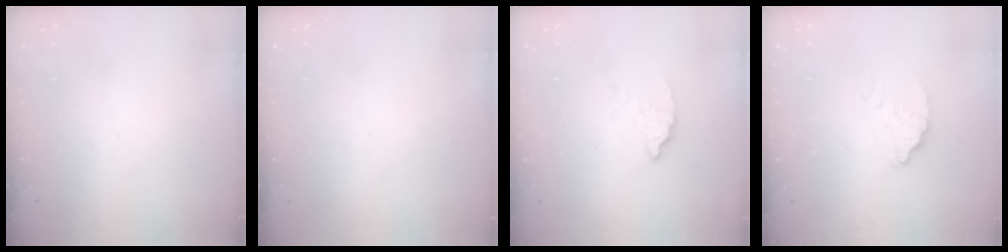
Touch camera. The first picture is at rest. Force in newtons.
{"total": 2.3, "press": 2.3, "slide": 0.1}
{"total": 2.3, "press": 2.3, "slide": 0.2}
{"total": 4.8, "press": 4.8, "slide": 0.2}